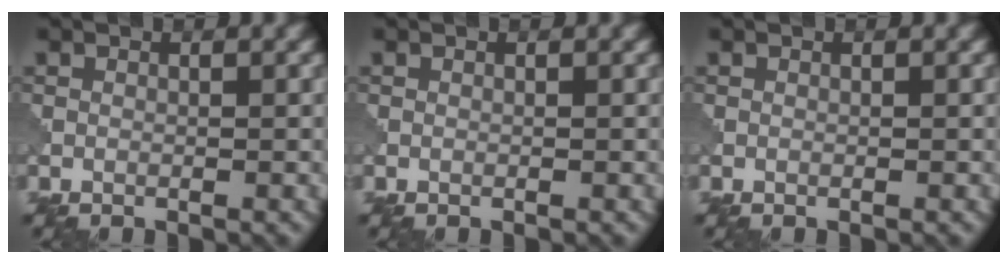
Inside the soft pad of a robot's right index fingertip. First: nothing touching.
{"total": 0.0}
{"total": 0.0}